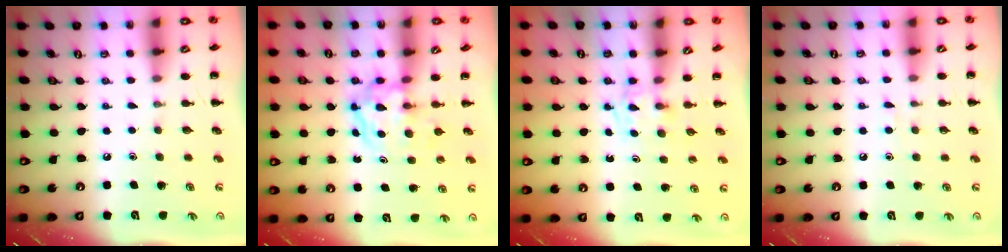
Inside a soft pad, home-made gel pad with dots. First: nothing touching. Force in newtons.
{"total": 3.9, "press": 3.9, "slide": 0.5}
{"total": 2.7, "press": 2.5, "slide": 1.0}
{"total": 3.5, "press": 3.3, "slide": 1.2}